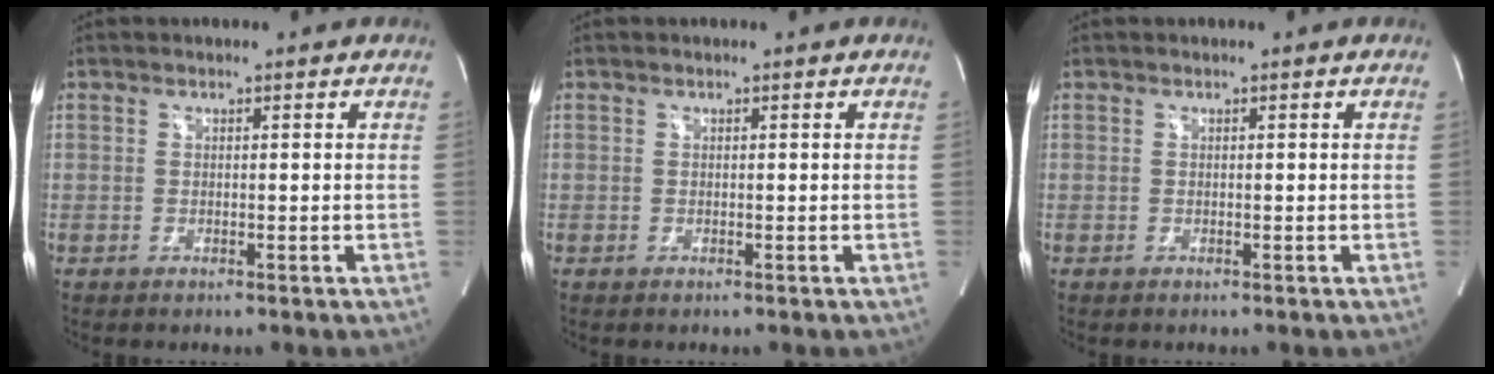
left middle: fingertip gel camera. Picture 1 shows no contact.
{"total": 0.0}
{"total": 0.0}